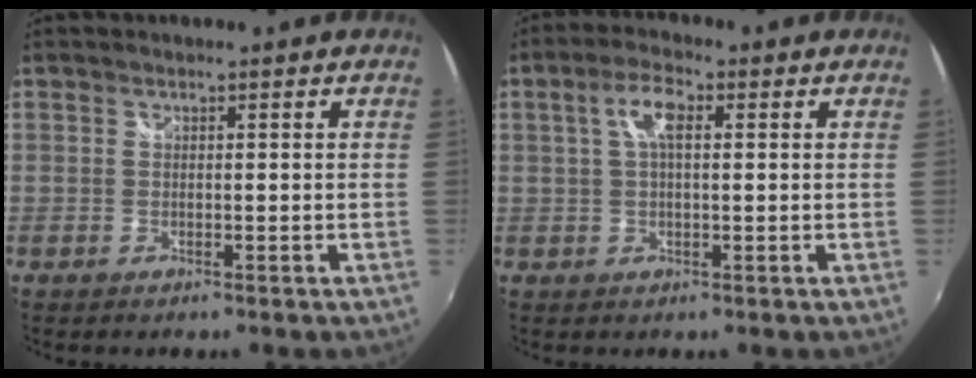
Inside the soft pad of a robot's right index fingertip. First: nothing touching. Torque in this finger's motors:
{"motor_torque": [0.61, 0.10, 0.41, 0.08]}